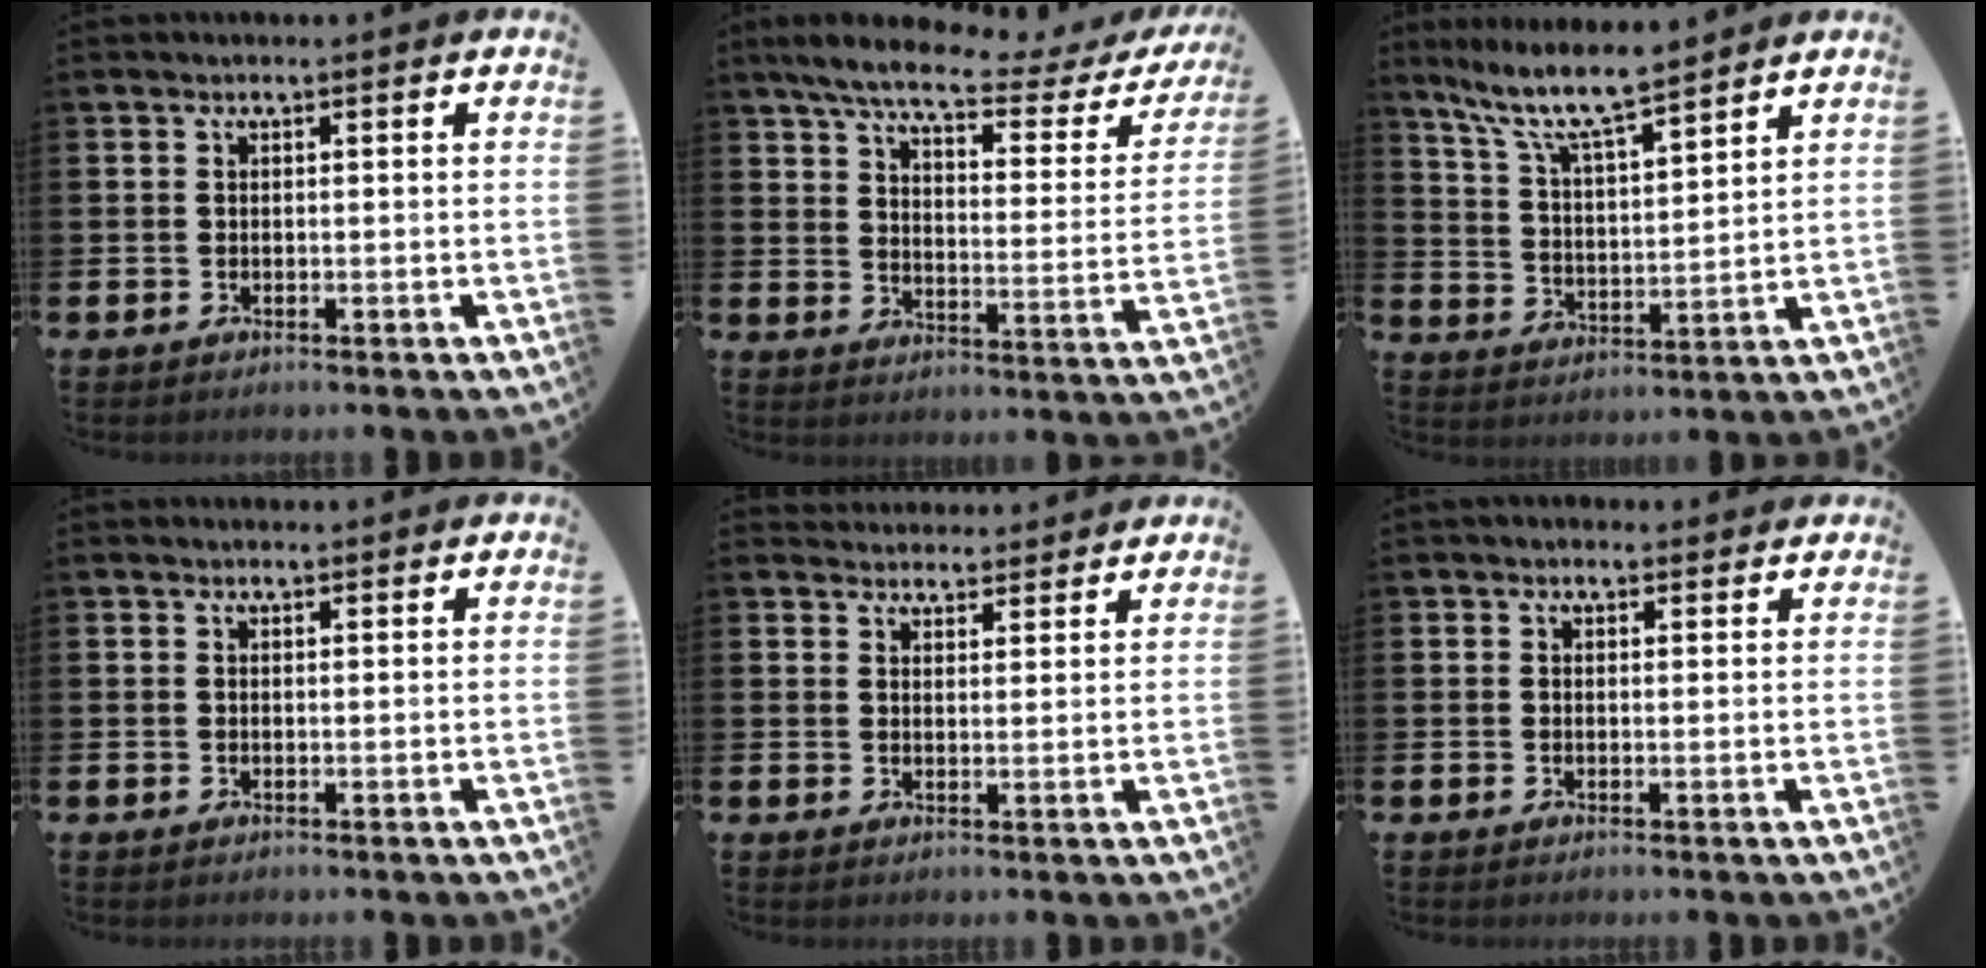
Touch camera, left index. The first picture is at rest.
{"total": 7.6, "force": [6.0, 1.6, 4.4], "torque": [-0.104, -0.030, 0.097]}
{"total": 8.8, "force": [7.8, 1.1, 4.0], "torque": [-0.111, -0.039, 0.136]}
{"total": 0.8, "force": [0.8, 0.2, 0.2], "torque": [0.005, 0.000, 0.012]}
{"total": 3.5, "force": [3.3, 0.8, -0.3], "torque": [-0.002, -0.015, 0.062]}
{"total": 1.3, "force": [1.1, 0.6, 0.2], "torque": [0.003, 0.003, 0.018]}